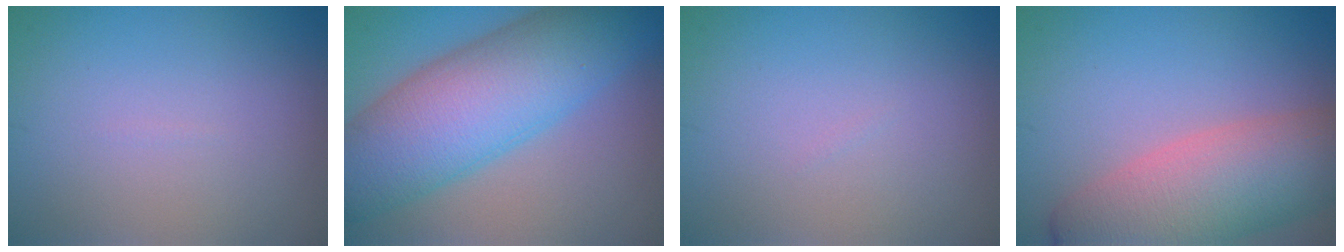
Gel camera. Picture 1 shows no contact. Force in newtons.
{"total": 11.3, "press": 11.2, "slide": 0.1}
{"total": 0.0}
{"total": 8.8, "press": 8.7, "slide": 0.7}